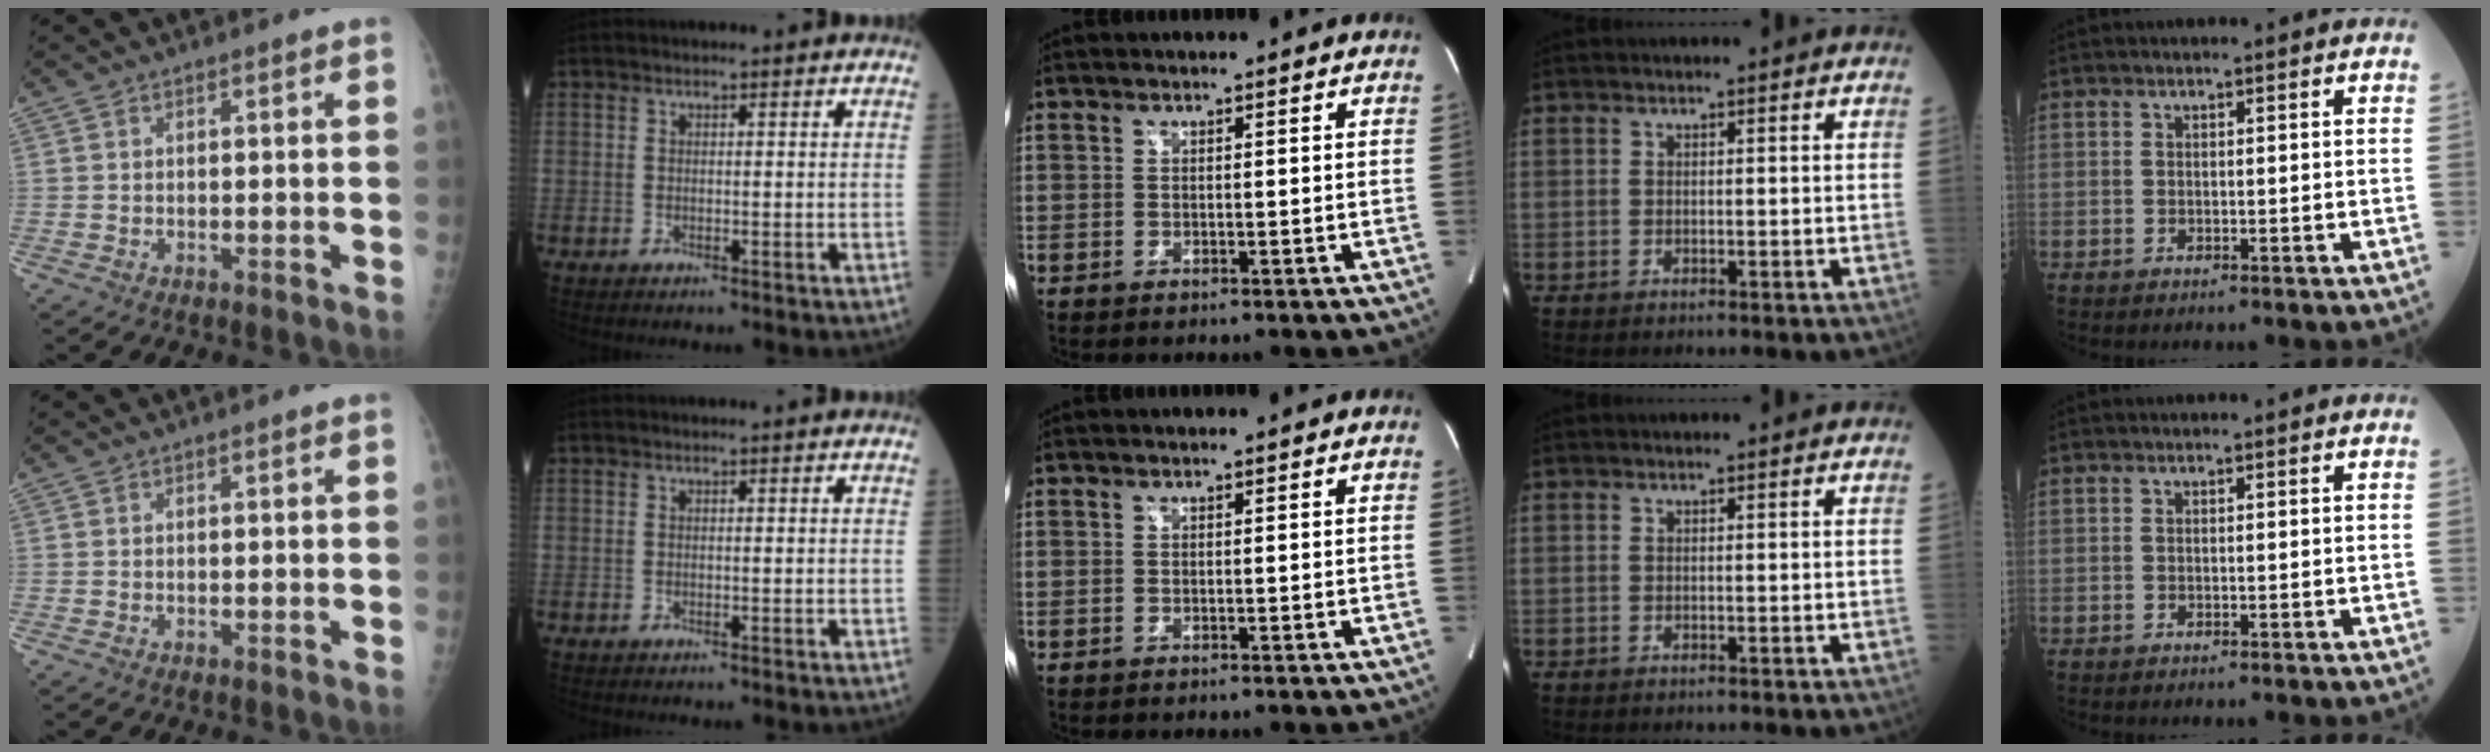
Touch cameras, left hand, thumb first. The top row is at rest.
{}